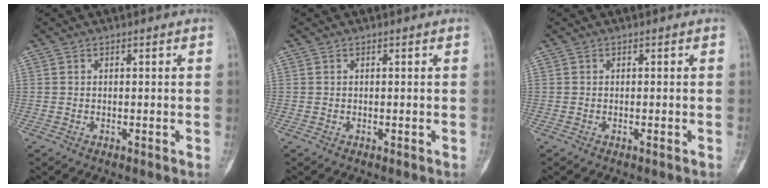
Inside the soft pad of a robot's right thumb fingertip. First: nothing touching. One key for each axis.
{"total": 0.0}
{"total": 0.0}